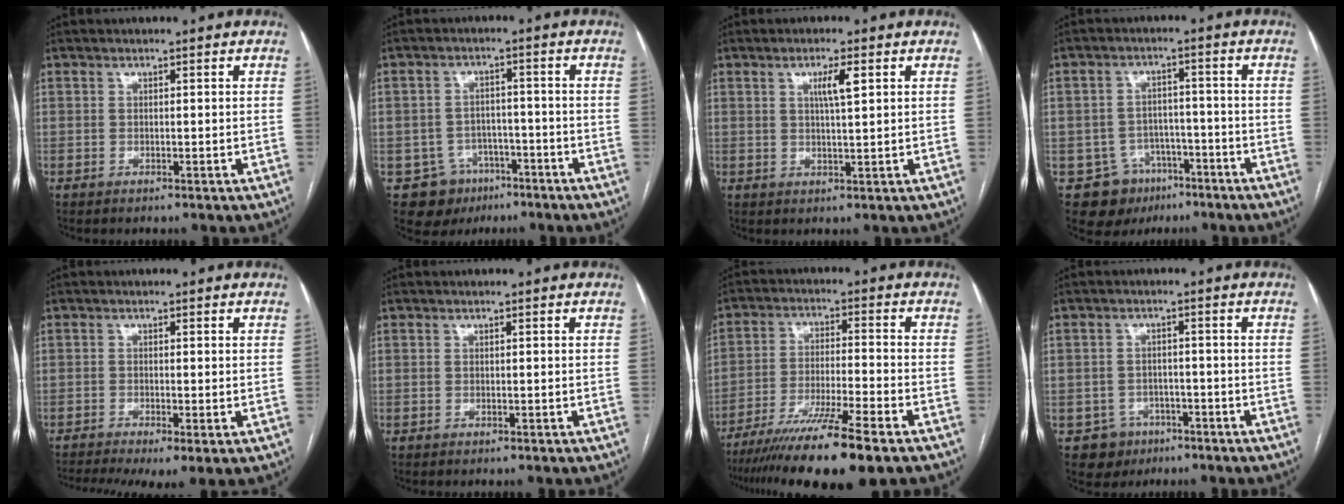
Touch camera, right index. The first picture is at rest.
{"total": 7.5, "force": [-4.1, 6.2, 0.8], "torque": [-0.012, 0.010, -0.052]}
{"total": 3.6, "force": [1.4, 0.2, 3.3], "torque": [-0.057, -0.001, 0.022]}
{"total": 8.8, "force": [-4.9, 7.2, 1.5], "torque": [-0.024, 0.015, -0.065]}
{"total": 8.6, "force": [-5.3, 2.2, 6.4], "torque": [-0.115, -0.011, -0.087]}
{"total": 0.0}
{"total": 15.1, "force": [-11.2, -0.6, 10.2], "torque": [-0.179, -0.044, -0.186]}
{"total": 4.7, "force": [-2.4, 4.0, 0.0], "torque": [0.003, 0.013, -0.032]}